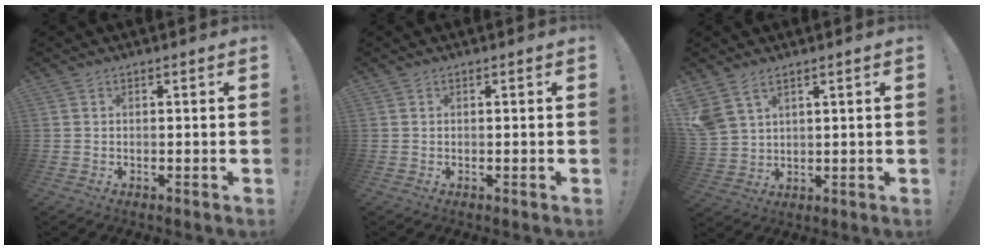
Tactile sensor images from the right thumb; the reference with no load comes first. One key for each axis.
{"total": 0.0}
{"total": 6.9, "fx": 4.4, "fy": 4.0, "fz": 3.5, "tx": -0.078, "ty": -0.015, "tz": 0.091}